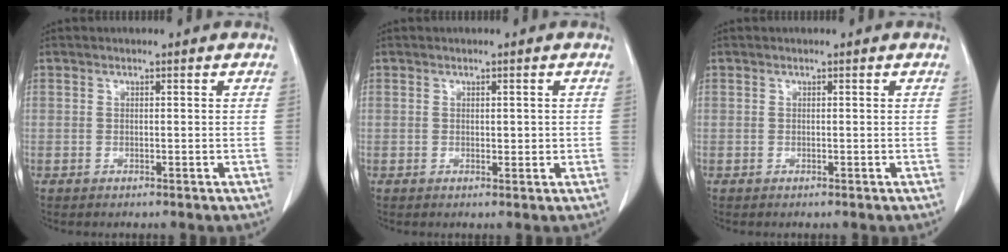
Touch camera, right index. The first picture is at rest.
{"total": 1.4, "force": [0.1, 0.9, 1.1], "torque": [-0.012, 0.000, 0.004]}
{"total": 0.0}